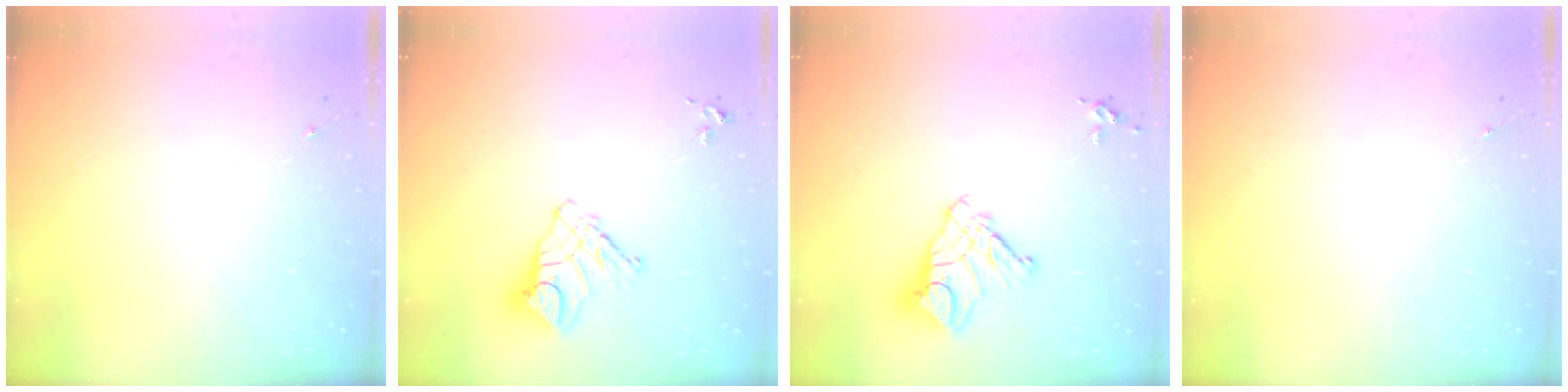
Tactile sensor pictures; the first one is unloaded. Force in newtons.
{"total": 11.6, "press": 11.5, "slide": 1.1}
{"total": 12.0, "press": 11.9, "slide": 1.1}
{"total": 0.0}